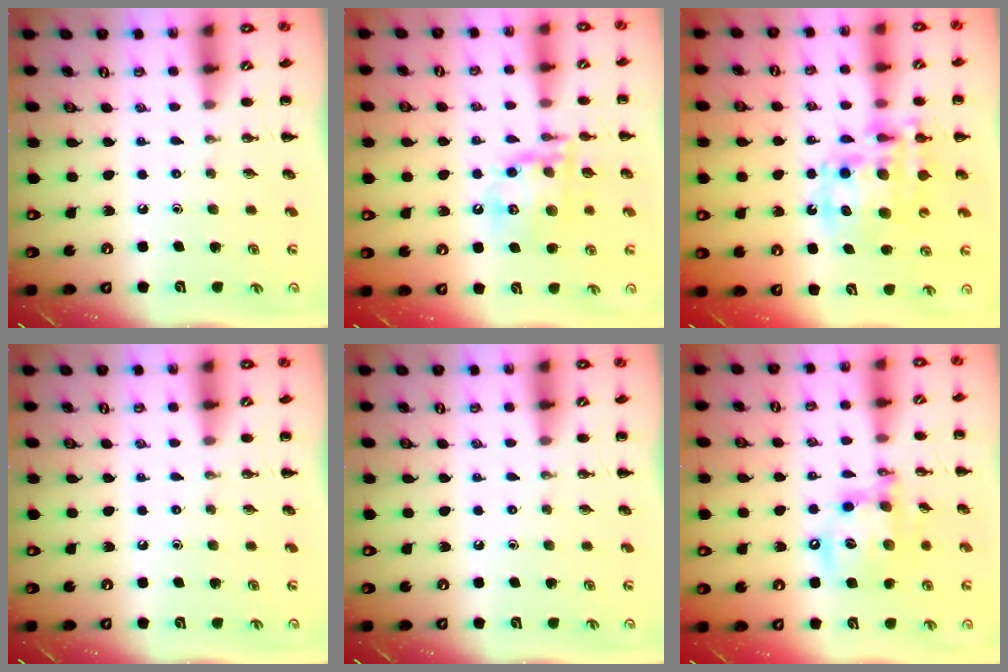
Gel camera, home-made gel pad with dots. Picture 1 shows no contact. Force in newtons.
{"total": 16.3, "press": 16.1, "slide": 2.5}
{"total": 15.5, "press": 15.1, "slide": 3.6}
{"total": 0.0}
{"total": 0.0}
{"total": 14.7, "press": 14.3, "slide": 3.1}